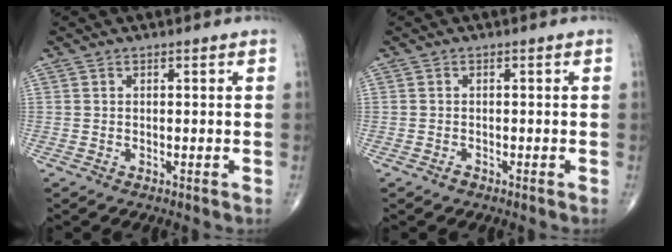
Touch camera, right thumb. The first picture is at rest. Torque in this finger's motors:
{"motor_torque": [-0.20, 0.28, -0.16, -0.07, -0.01]}